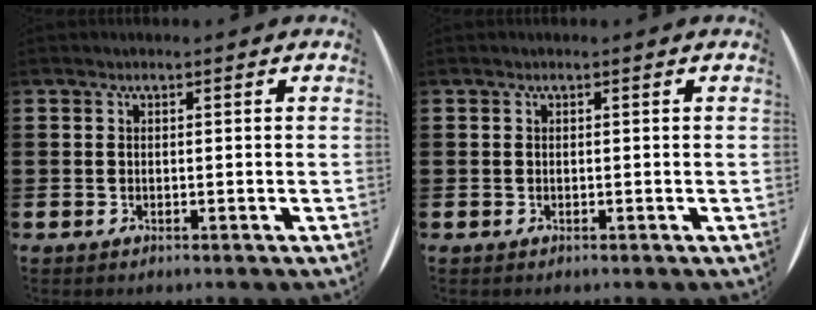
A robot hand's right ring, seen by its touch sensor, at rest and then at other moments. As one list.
[{"total": 0.0}]